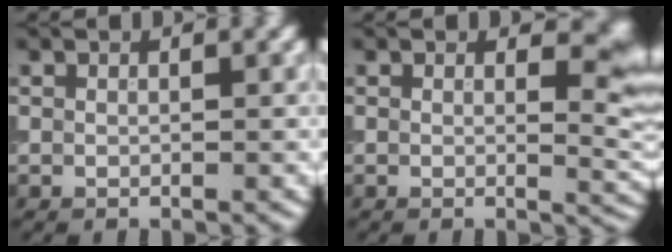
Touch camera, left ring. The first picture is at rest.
{"total": 3.8, "force": [1.2, 1.7, 3.2], "torque": [-0.024, -0.006, 0.014]}